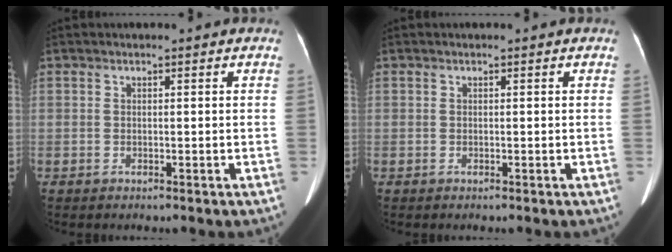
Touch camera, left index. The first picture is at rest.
{"total": 0.0}